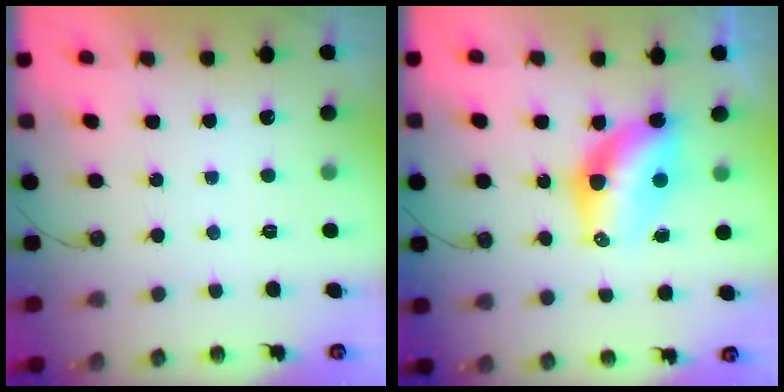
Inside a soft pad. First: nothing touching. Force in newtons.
{"total": 10.9, "press": 10.3, "slide": 3.6}